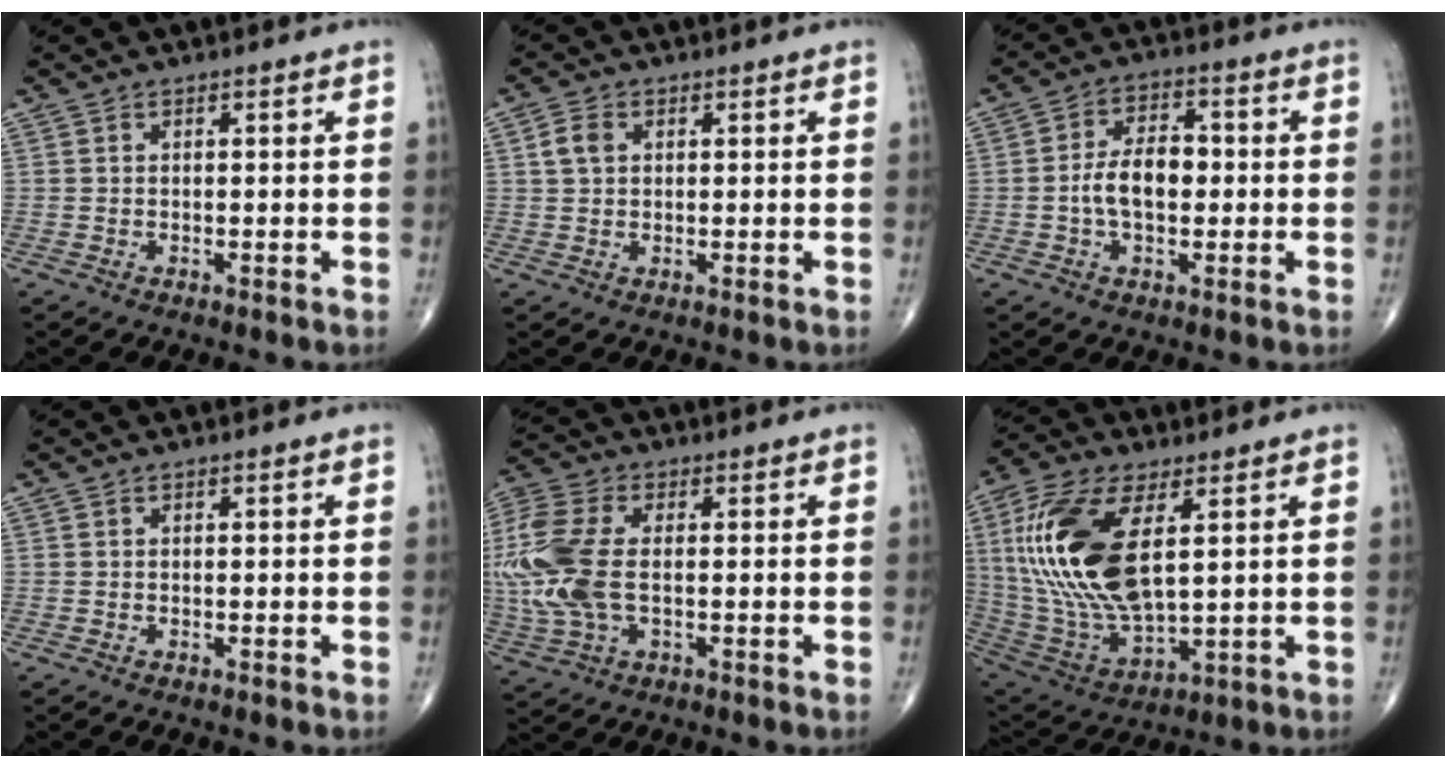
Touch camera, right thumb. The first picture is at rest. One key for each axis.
{"total": 3.3, "fx": 0.9, "fy": 2.4, "fz": 2.1, "tx": -0.040, "ty": 0.003, "tz": 0.017}
{"total": 8.1, "fx": -0.7, "fy": 4.8, "fz": 6.5, "tx": -0.109, "ty": 0.020, "tz": -0.017}
{"total": 0.0}
{"total": 16.4, "fx": -0.1, "fy": 9.2, "fz": 13.5, "tx": -0.350, "ty": 0.003, "tz": 0.002}
{"total": 22.3, "fx": 4.9, "fy": 10.2, "fz": 19.2, "tx": -0.408, "ty": -0.025, "tz": 0.098}